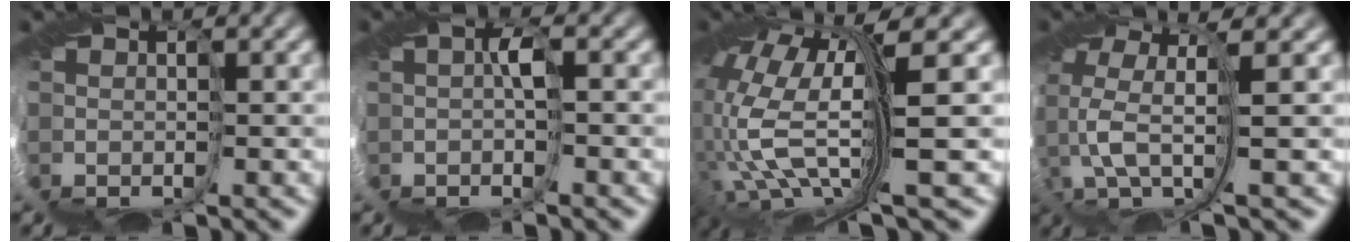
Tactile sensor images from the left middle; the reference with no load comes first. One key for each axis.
{"total": 1.2, "fx": -0.1, "fy": -0.3, "fz": 1.2, "tx": -0.029, "ty": 0.007, "tz": -0.003}
{"total": 11.4, "fx": 1.4, "fy": 2.8, "fz": 11.0, "tx": -0.260, "ty": -0.012, "tz": 0.051}
{"total": 5.3, "fx": -0.4, "fy": 1.1, "fz": 5.2, "tx": -0.129, "ty": 0.014, "tz": -0.018}